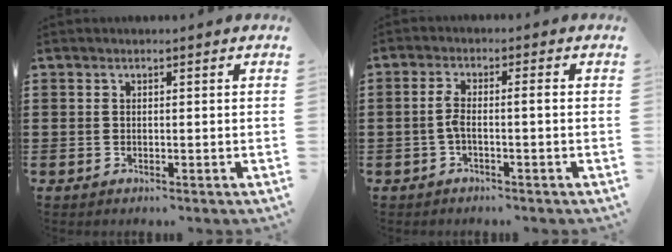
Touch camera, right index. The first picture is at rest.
{"total": 3.0, "force": [-0.8, 0.3, 2.9], "torque": [-0.068, -0.005, -0.022]}